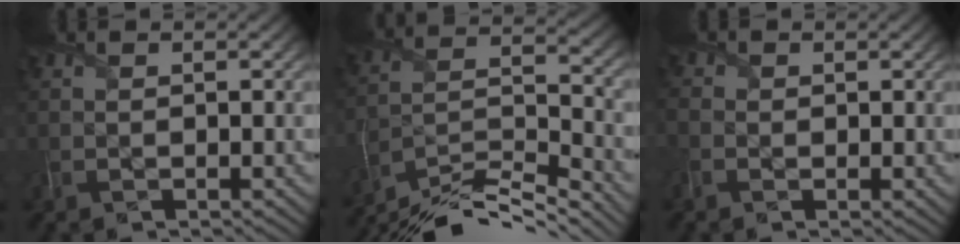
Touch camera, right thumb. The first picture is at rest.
{"total": 12.5, "force": [-11.4, 1.8, 4.8], "torque": [-0.094, 0.004, -0.204]}
{"total": 1.6, "force": [-0.5, 1.5, 0.4], "torque": [-0.013, -0.004, -0.013]}